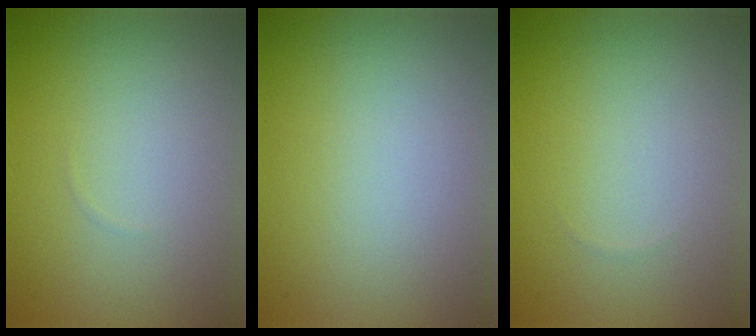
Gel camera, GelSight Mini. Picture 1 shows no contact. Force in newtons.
{"total": 0.0}
{"total": 0.0}